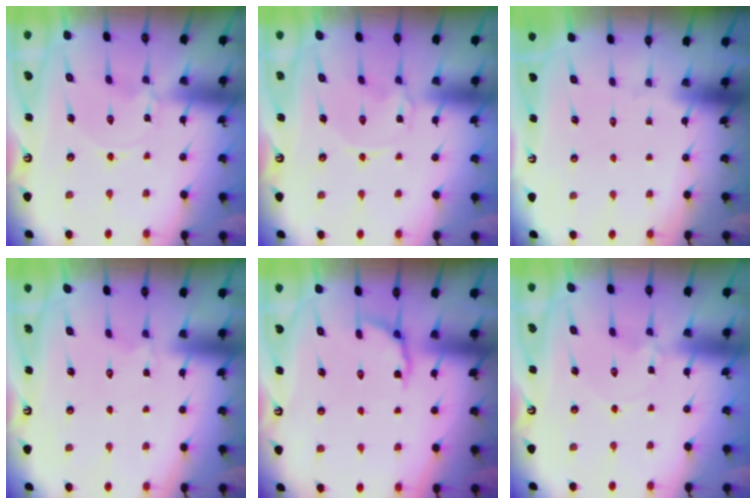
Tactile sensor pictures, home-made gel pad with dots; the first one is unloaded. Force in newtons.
{"total": 0.8, "press": 0.8, "slide": 0.2}
{"total": 0.0}
{"total": 2.0, "press": 1.7, "slide": 1.0}
{"total": 3.3, "press": 2.5, "slide": 2.2}
{"total": 1.6, "press": 1.5, "slide": 0.2}